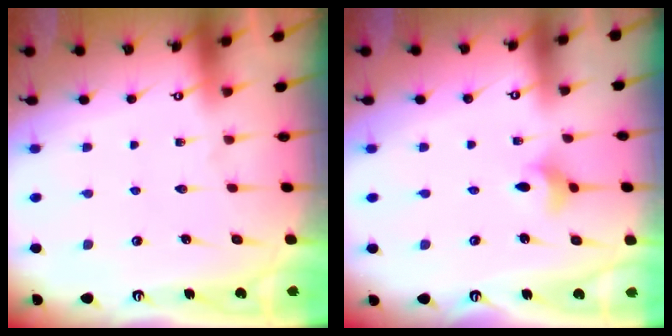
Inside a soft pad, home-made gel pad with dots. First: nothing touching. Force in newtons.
{"total": 4.3, "press": 4.2, "slide": 0.7}